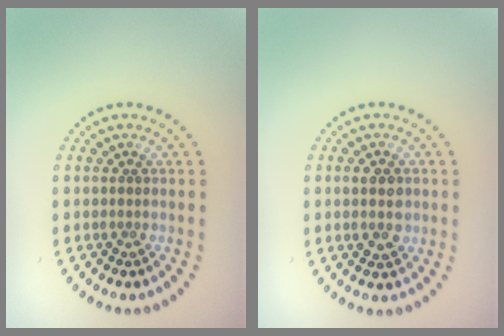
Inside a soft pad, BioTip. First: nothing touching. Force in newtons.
{"total": 3.0, "press": 3.0, "slide": 0.2}